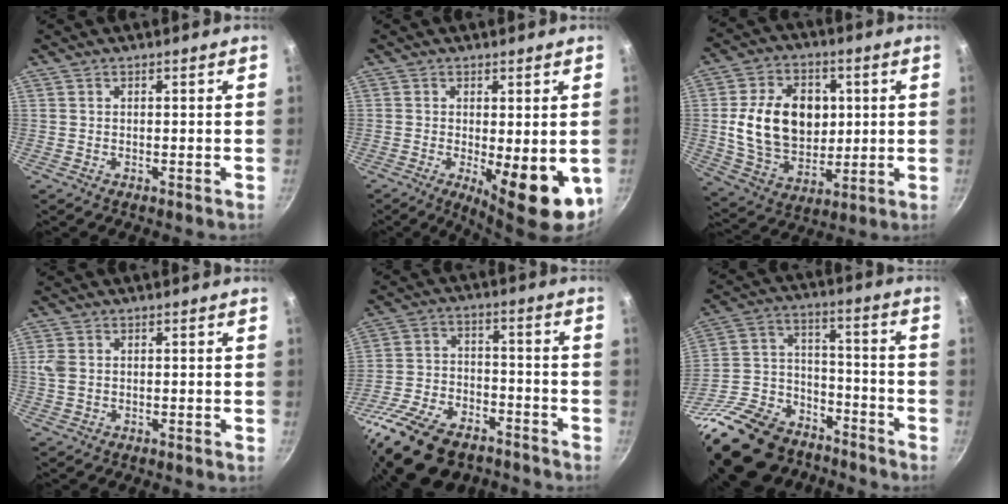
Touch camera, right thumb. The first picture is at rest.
{"total": 11.2, "force": [-2.3, 3.7, 10.3], "torque": [-0.120, -0.010, -0.017]}
{"total": 17.8, "force": [2.1, 12.9, 12.0], "torque": [-0.180, 0.000, 0.042]}
{"total": 2.9, "force": [0.3, 2.2, 1.9], "torque": [-0.041, 0.003, 0.007]}
{"total": 20.8, "force": [-14.3, 10.9, 10.6], "torque": [-0.195, 0.055, -0.245]}
{"total": 26.9, "force": [-18.8, 14.9, 12.3], "torque": [-0.213, 0.097, -0.304]}